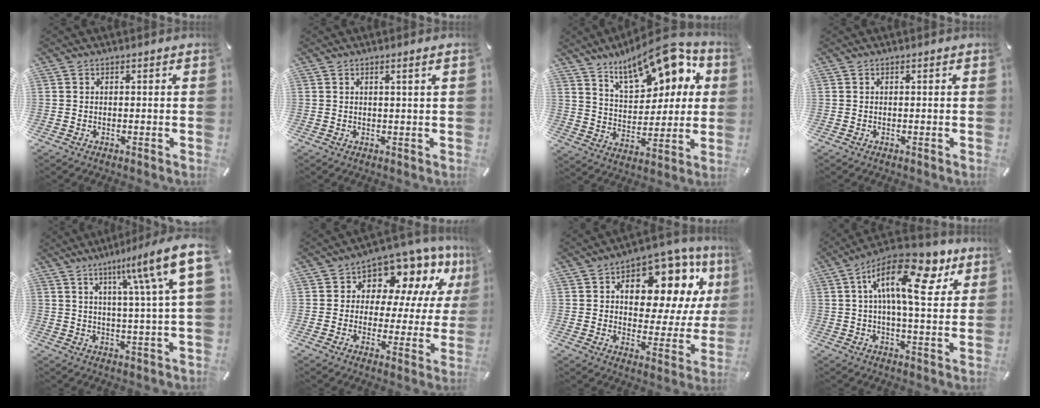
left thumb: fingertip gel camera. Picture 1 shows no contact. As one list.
[{"total": 1.6, "force": [0.8, -0.2, 1.3], "torque": [-0.024, -0.002, 0.013]}, {"total": 17.4, "force": [11.9, 8.5, 9.4], "torque": [-0.145, -0.075, 0.204]}, {"total": 0.0}, {"total": 16.5, "force": [6.6, 2.4, 14.9], "torque": [-0.220, -0.033, 0.092]}, {"total": 10.6, "force": [7.6, 6.4, 3.6], "torque": [-0.061, -0.067, 0.137]}, {"total": 13.8, "force": [7.4, 8.3, 8.1], "torque": [-0.111, -0.064, 0.125]}, {"total": 17.5, "force": [7.4, 7.1, 14.2], "torque": [-0.240, -0.026, 0.120]}]